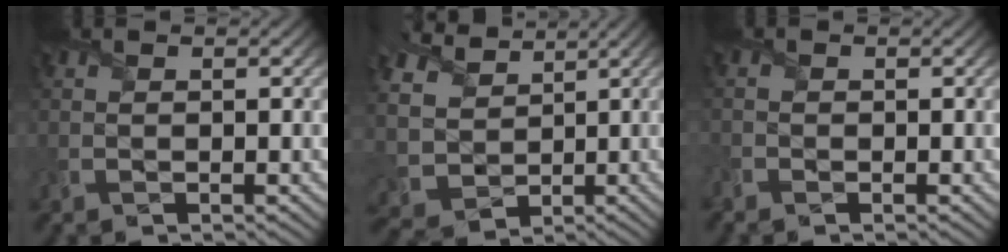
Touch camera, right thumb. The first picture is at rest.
{"total": 7.5, "force": [3.4, 5.9, 3.2], "torque": [-0.100, 0.005, 0.051]}
{"total": 1.3, "force": [-1.0, 0.9, 0.3], "torque": [-0.018, -0.004, -0.023]}